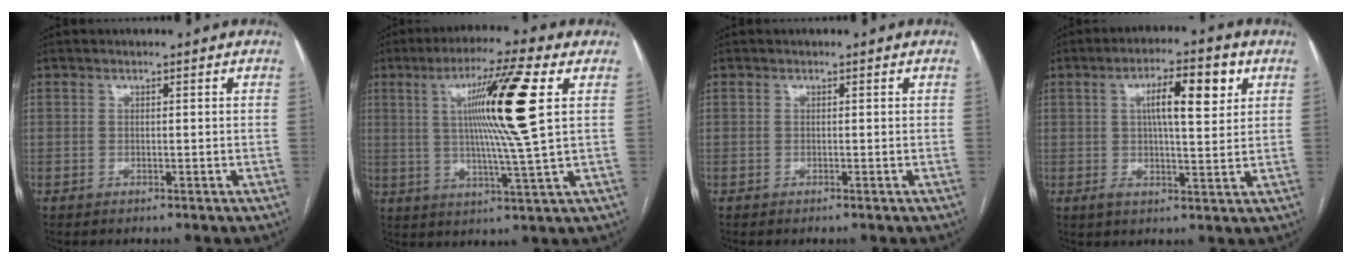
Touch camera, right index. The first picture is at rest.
{"total": 14.1, "force": [3.5, -1.5, 13.6], "torque": [-0.236, 0.000, 0.057]}
{"total": 0.0}
{"total": 9.2, "force": [2.9, 2.0, 8.5], "torque": [-0.141, 0.019, 0.047]}